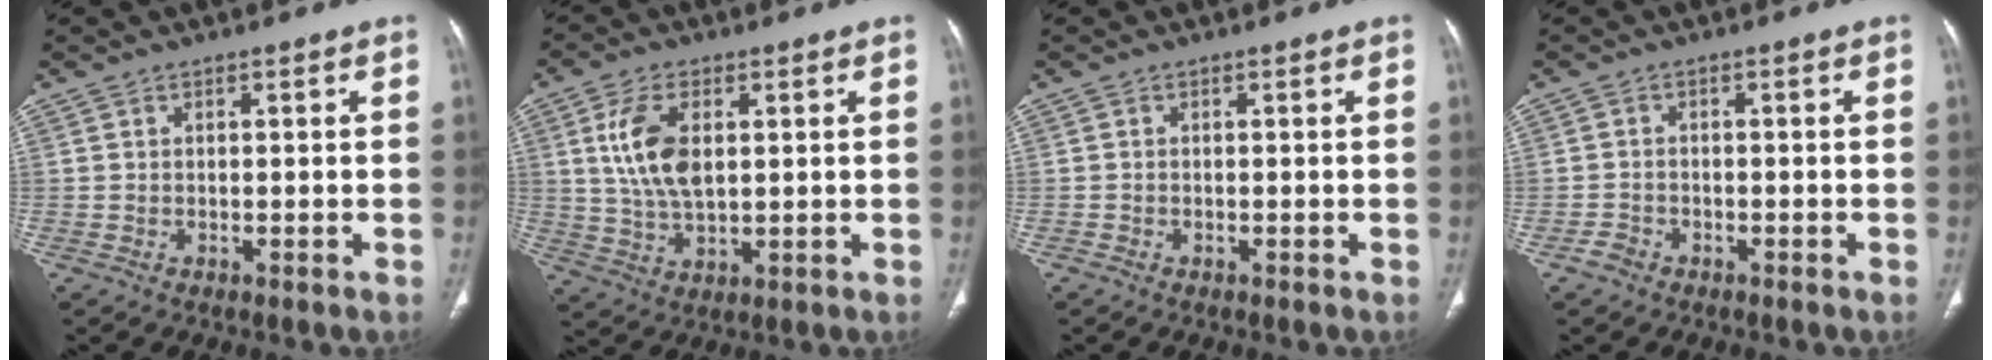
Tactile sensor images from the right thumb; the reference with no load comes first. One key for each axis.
{"total": 10.0, "fx": 2.2, "fy": 5.4, "fz": 8.1, "tx": -0.160, "ty": -0.007, "tz": 0.047}
{"total": 0.0}
{"total": 1.8, "fx": -1.3, "fy": 1.2, "fz": 0.4, "tx": -0.007, "ty": 0.008, "tz": -0.026}